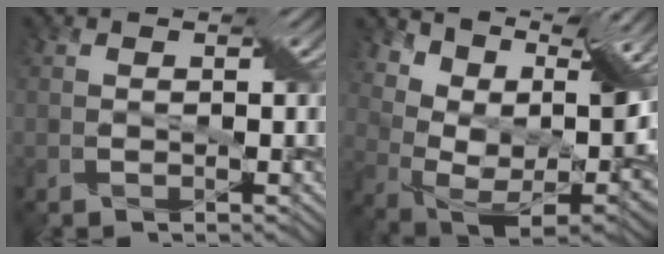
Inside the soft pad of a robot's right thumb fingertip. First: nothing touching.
{"total": 14.5, "force": [9.9, 5.4, 9.1], "torque": [-0.200, 0.025, 0.151]}